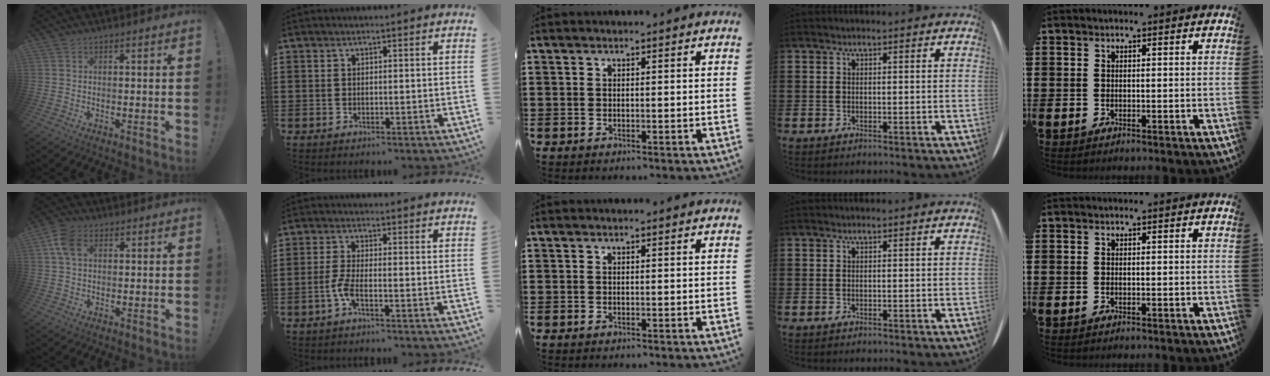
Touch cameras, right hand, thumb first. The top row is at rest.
{"thumb": {"total": 7.2, "force": [2.4, 4.9, 4.7], "torque": [-0.084, 0.004, 0.047]}, "index": {"total": 3.5, "force": [-1.7, 0.6, 3.0], "torque": [-0.083, -0.009, -0.039]}}